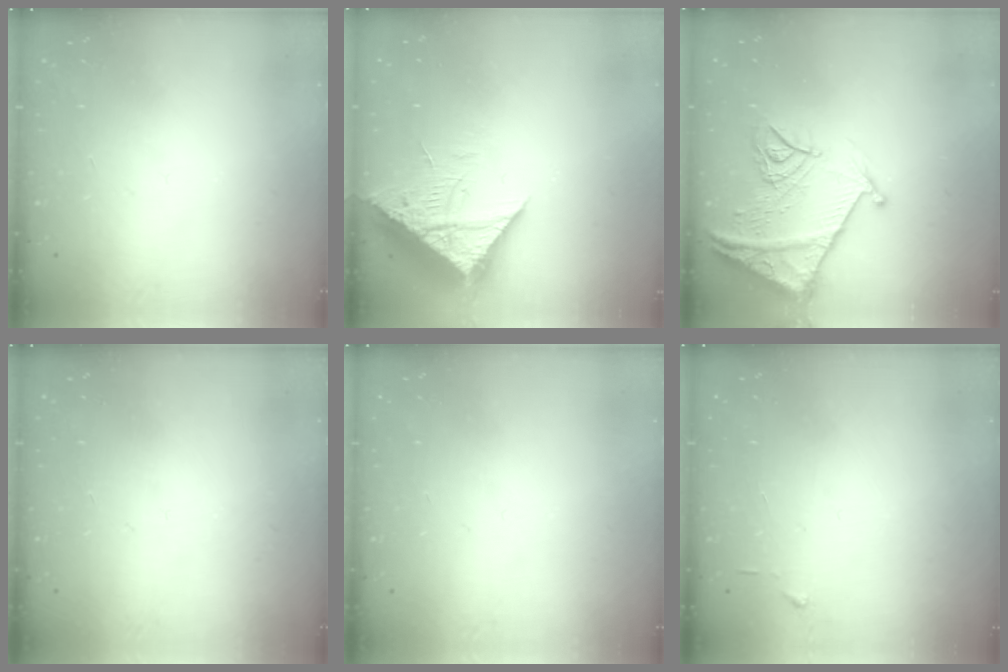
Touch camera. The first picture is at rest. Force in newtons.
{"total": 11.8, "press": 11.7, "slide": 1.2}
{"total": 14.9, "press": 14.8, "slide": 1.6}
{"total": 0.0}
{"total": 0.0}
{"total": 3.0, "press": 2.9, "slide": 0.4}